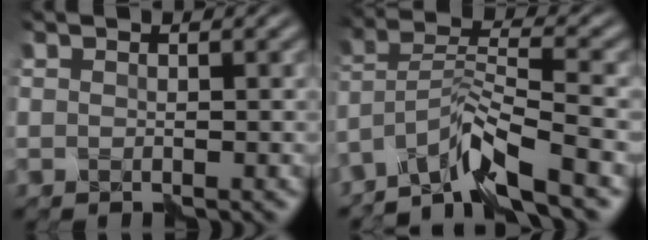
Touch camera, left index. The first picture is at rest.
{"total": 5.6, "force": [-4.5, 0.1, 3.4], "torque": [-0.063, 0.013, -0.091]}